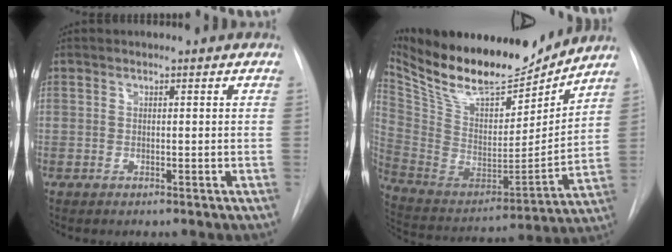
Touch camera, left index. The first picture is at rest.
{"total": 22.1, "force": [19.3, 5.6, 9.2], "torque": [-0.180, -0.015, 0.329]}